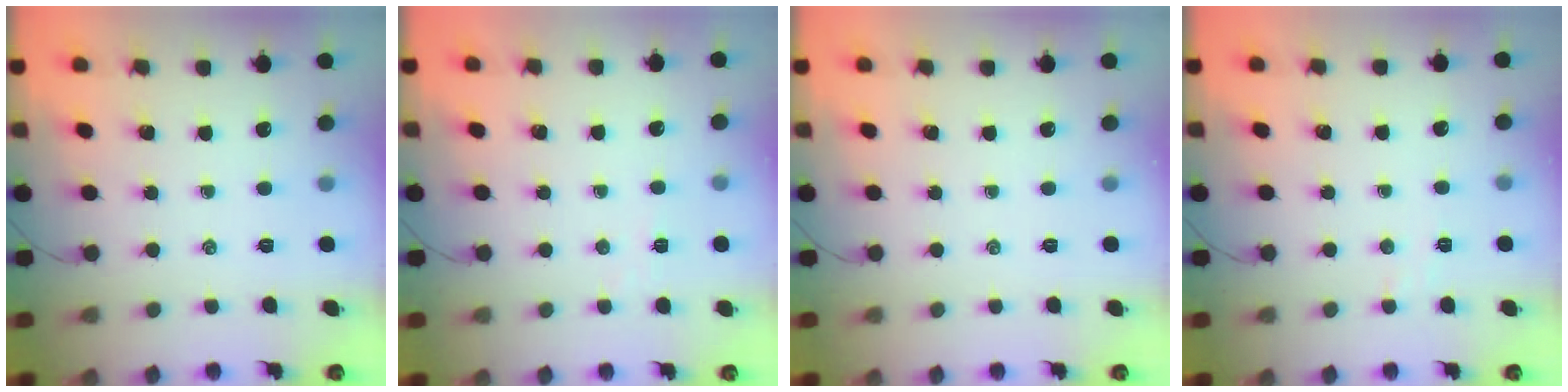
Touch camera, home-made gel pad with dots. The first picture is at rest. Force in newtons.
{"total": 3.2, "press": 3.0, "slide": 1.0}
{"total": 0.0}
{"total": 3.3, "press": 3.2, "slide": 0.9}